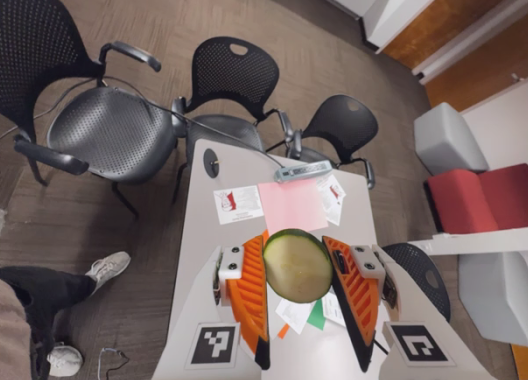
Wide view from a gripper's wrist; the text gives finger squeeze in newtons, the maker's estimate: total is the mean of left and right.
{"total": 11.0, "left": 10.8, "right": 11.1}